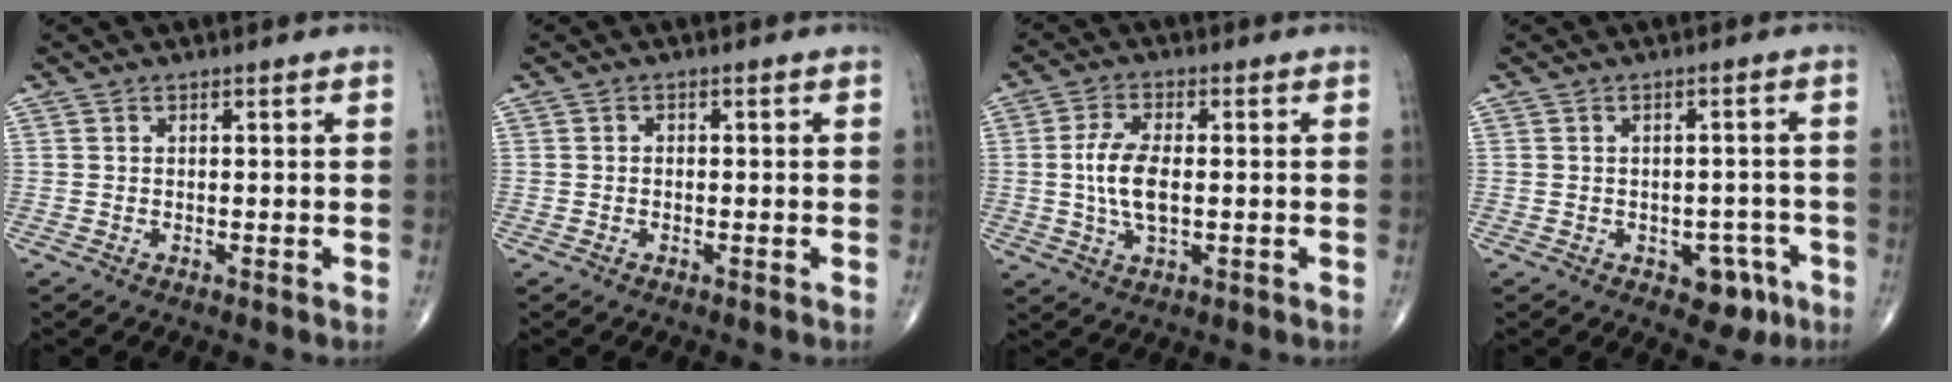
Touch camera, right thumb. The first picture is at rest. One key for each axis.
{"total": 0.5, "fx": -0.2, "fy": 0.4, "fz": 0.2, "tx": 0.003, "ty": 0.002, "tz": -0.010}
{"total": 7.7, "fx": -0.2, "fy": 3.6, "fz": 6.8, "tx": -0.139, "ty": -0.002, "tz": -0.008}
{"total": 5.4, "fx": -2.6, "fy": 3.6, "fz": 3.1, "tx": -0.010, "ty": 0.017, "tz": -0.030}